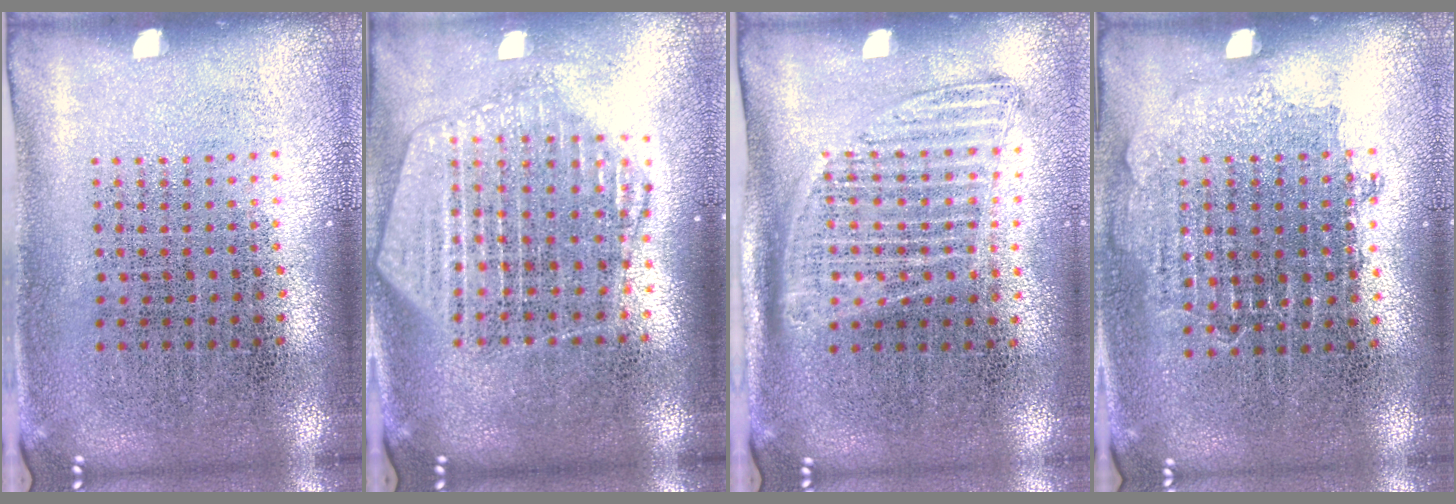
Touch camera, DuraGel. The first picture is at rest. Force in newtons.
{"total": 2.1, "press": 1.9, "slide": 0.9}
{"total": 1.4, "press": 1.2, "slide": 0.7}
{"total": 0.8, "press": 0.8, "slide": 0.3}